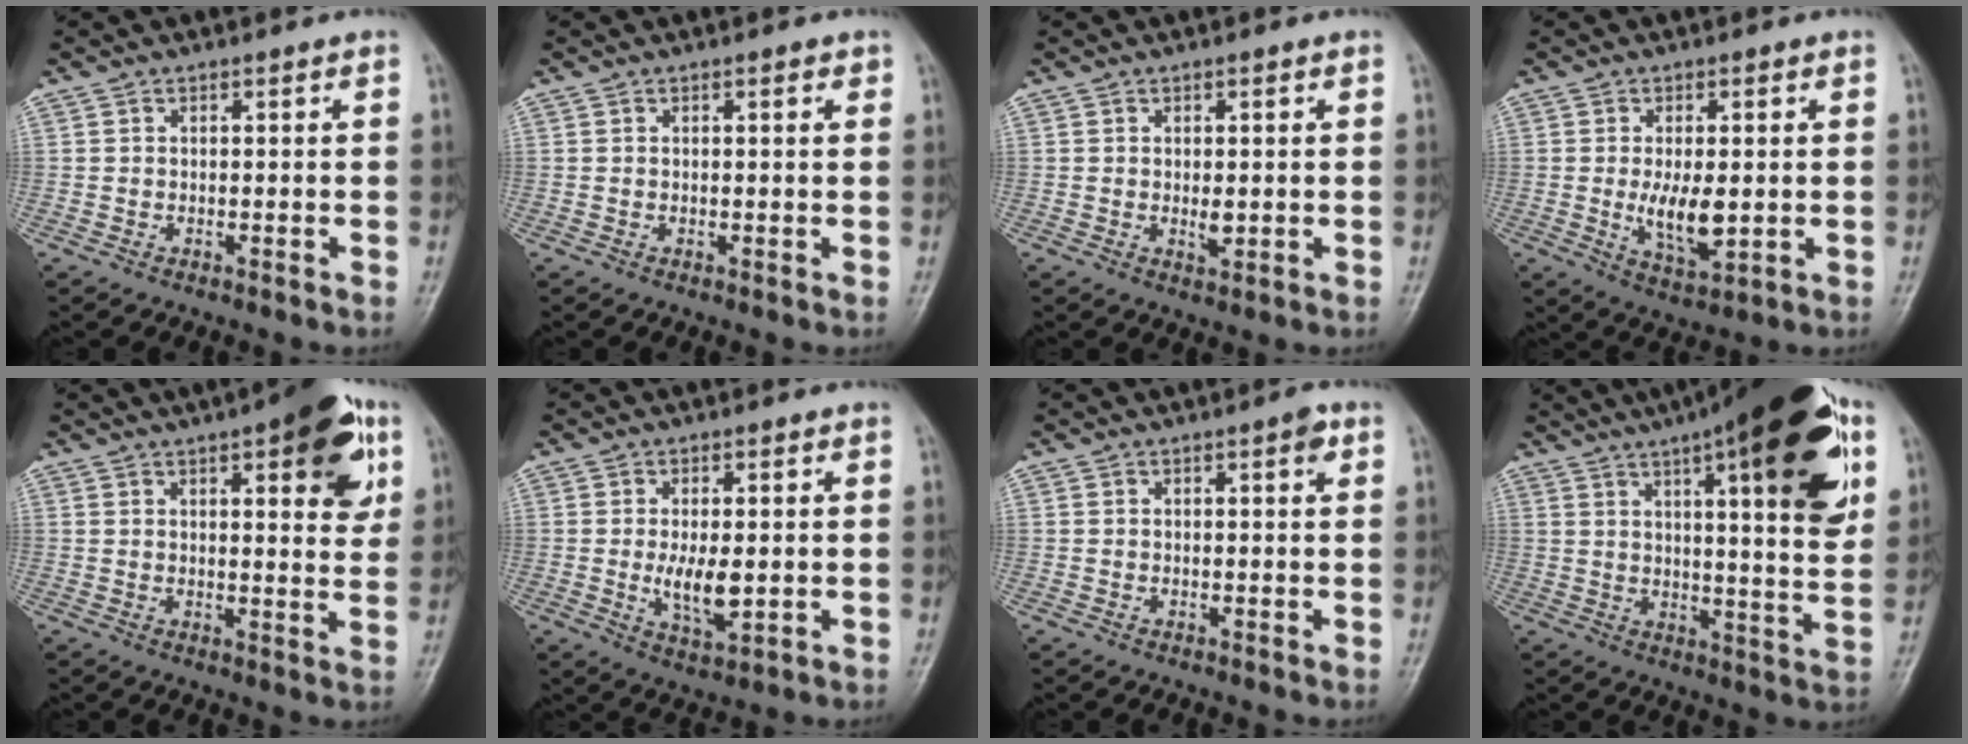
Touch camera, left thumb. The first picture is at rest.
{"total": 1.2, "force": [0.6, 0.4, 1.0], "torque": [-0.012, 0.001, 0.005]}
{"total": 2.7, "force": [0.1, 1.3, 2.4], "torque": [-0.031, -0.006, 0.004]}
{"total": 8.1, "force": [-0.4, 3.6, 7.2], "torque": [-0.119, -0.017, 0.000]}
{"total": 13.6, "force": [6.1, 4.6, 11.2], "torque": [-0.111, -0.017, 0.071]}
{"total": 7.1, "force": [-0.4, 3.1, 6.4], "torque": [-0.108, -0.016, -0.001]}
{"total": 1.9, "force": [0.8, 0.5, 1.6], "torque": [-0.021, 0.000, 0.009]}
{"total": 25.3, "force": [11.6, 6.3, 21.6], "torque": [-0.292, -0.014, 0.161]}